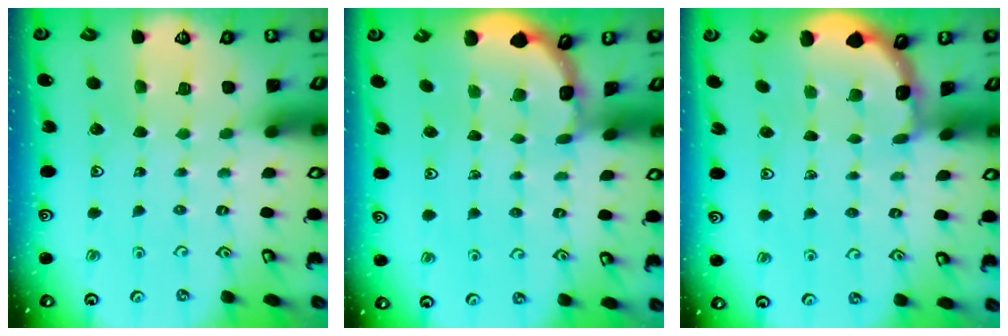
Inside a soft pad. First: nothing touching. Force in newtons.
{"total": 1.5, "press": 1.5, "slide": 0.1}
{"total": 2.1, "press": 2.1, "slide": 0.2}